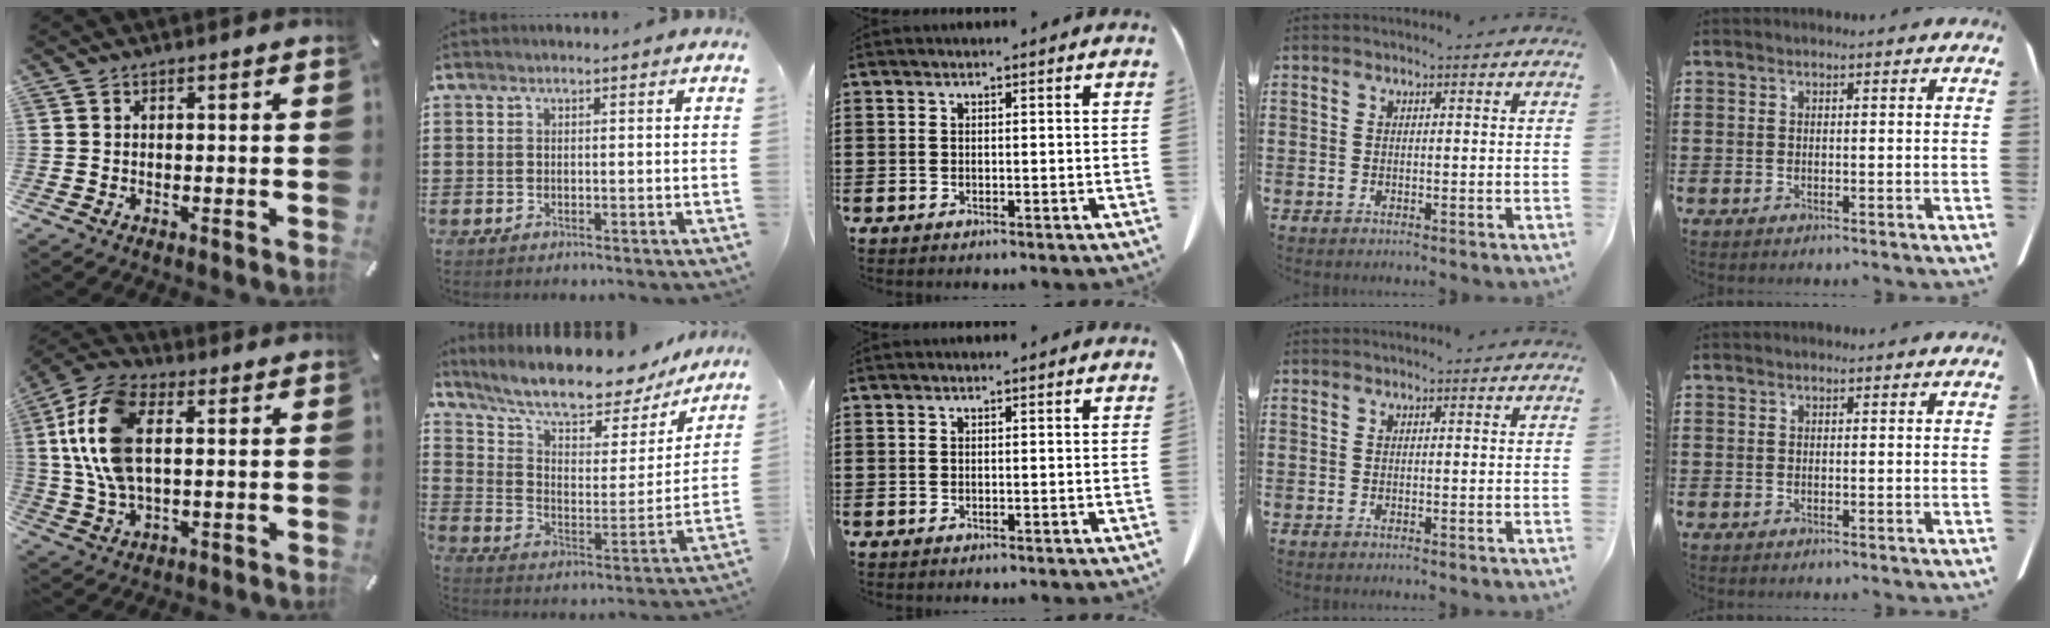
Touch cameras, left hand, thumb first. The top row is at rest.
{"thumb": {"total": 14.0, "force": [2.7, 8.0, 11.2], "torque": [-0.264, -0.002, 0.045]}, "index": {"total": 10.4, "force": [9.0, 2.1, 4.7], "torque": [-0.105, -0.063, 0.150]}}